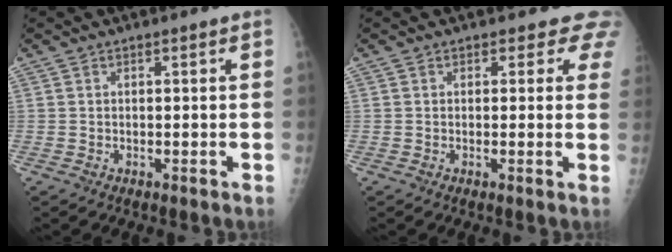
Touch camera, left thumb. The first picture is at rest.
{"total": 3.8, "force": [3.2, 2.1, 0.0], "torque": [0.036, -0.016, 0.010]}